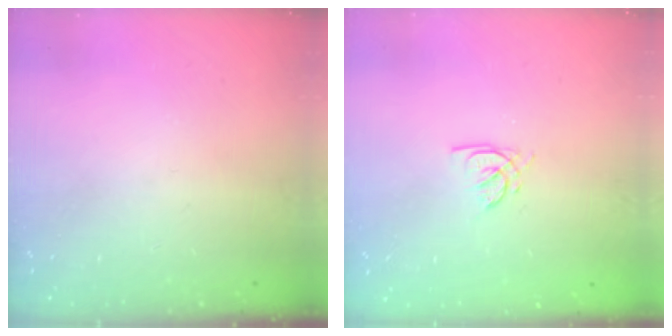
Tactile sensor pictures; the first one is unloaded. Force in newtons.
{"total": 2.6, "press": 2.6, "slide": 0.2}